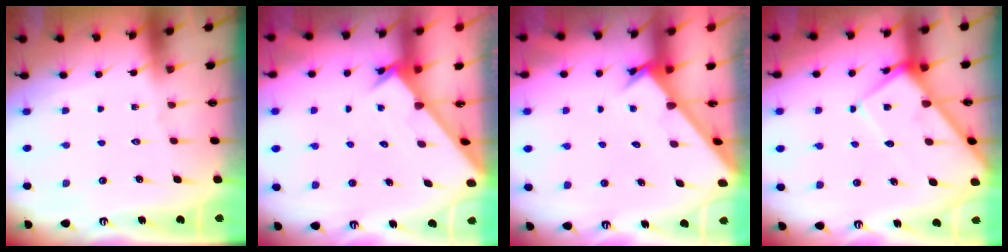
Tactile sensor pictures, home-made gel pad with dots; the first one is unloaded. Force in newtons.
{"total": 2.5, "press": 2.5, "slide": 0.2}
{"total": 2.6, "press": 2.6, "slide": 0.3}
{"total": 10.7, "press": 10.7, "slide": 0.9}